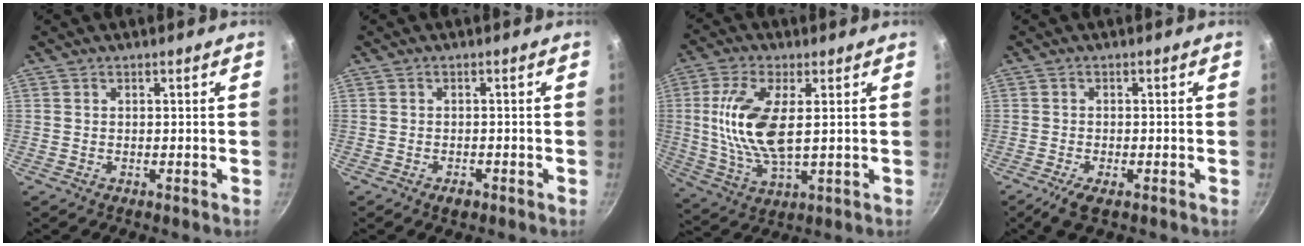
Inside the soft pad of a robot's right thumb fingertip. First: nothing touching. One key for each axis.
{"total": 1.9, "fx": -1.2, "fy": 1.0, "fz": 1.0, "tx": -0.019, "ty": 0.011, "tz": -0.015}
{"total": 13.1, "fx": 1.8, "fy": 5.6, "fz": 11.7, "tx": -0.240, "ty": -0.007, "tz": 0.038}
{"total": 3.5, "fx": -2.0, "fy": 1.0, "fz": 2.7, "tx": -0.060, "ty": 0.002, "tz": -0.039}